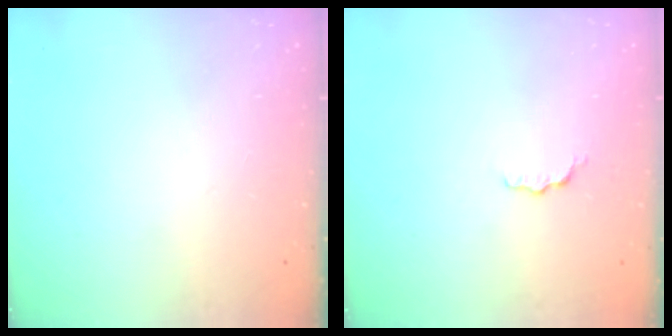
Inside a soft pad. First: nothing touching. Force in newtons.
{"total": 3.1, "press": 3.1, "slide": 0.2}